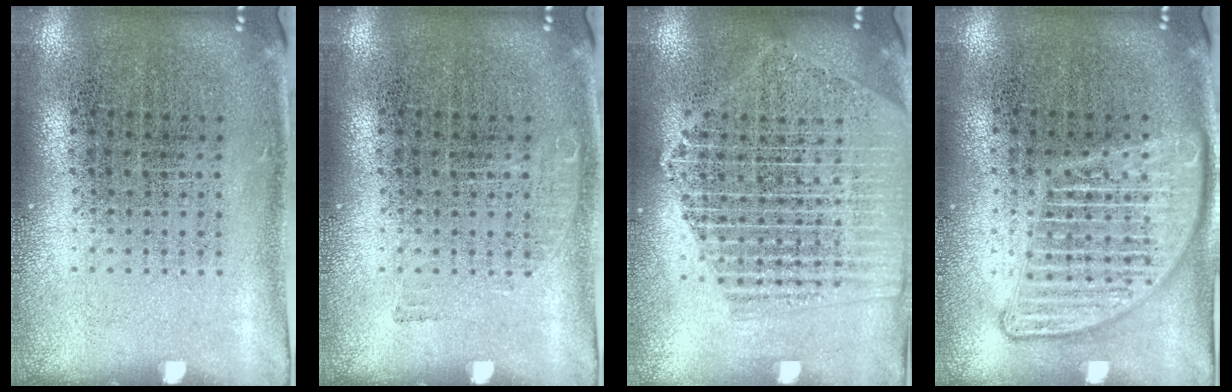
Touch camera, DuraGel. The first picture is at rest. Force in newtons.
{"total": 0.5, "press": 0.5, "slide": 0.1}
{"total": 2.0, "press": 1.8, "slide": 0.9}
{"total": 2.9, "press": 2.9, "slide": 0.3}